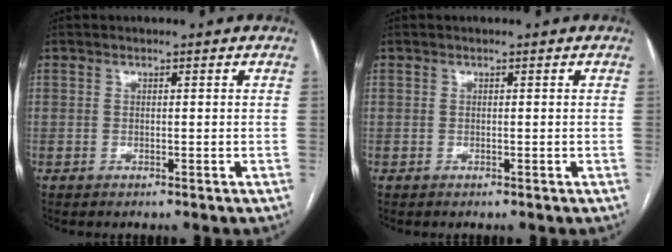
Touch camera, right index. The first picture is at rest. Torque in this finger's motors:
{"motor_torque": [-0.08, 0.10, 0.00, 0.00]}